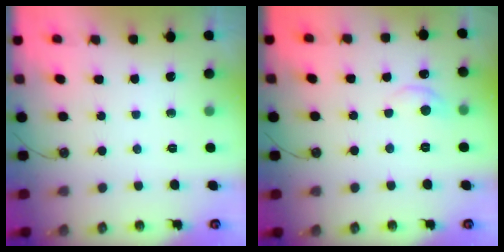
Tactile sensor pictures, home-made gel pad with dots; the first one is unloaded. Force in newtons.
{"total": 1.1, "press": 1.0, "slide": 0.6}